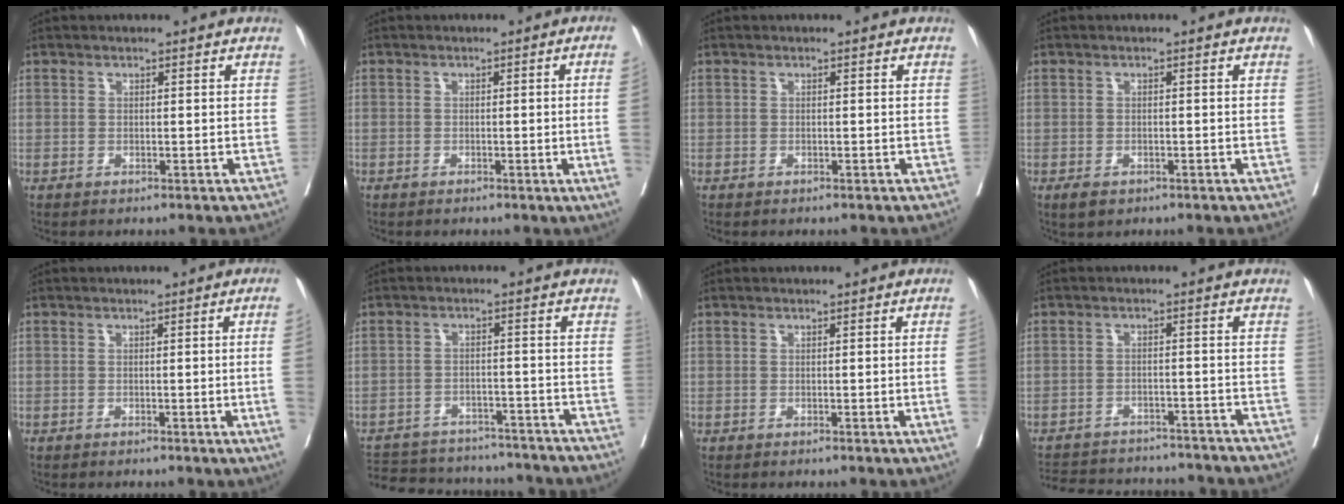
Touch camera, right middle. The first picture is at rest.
{"total": 4.2, "force": [-0.7, -1.6, 3.8], "torque": [-0.044, -0.008, -0.011]}
{"total": 0.0}
{"total": 1.9, "force": [-1.2, 1.1, 1.1], "torque": [-0.021, -0.002, -0.012]}
{"total": 4.4, "force": [-0.7, -1.6, 4.0], "torque": [-0.045, -0.008, -0.011]}
{"total": 19.8, "force": [-17.8, 6.0, 6.3], "torque": [-0.160, -0.009, -0.237]}
{"total": 2.0, "force": [-0.3, -0.7, 1.9], "torque": [-0.024, -0.003, -0.003]}
{"total": 17.7, "force": [-16.1, 4.8, 5.4], "torque": [-0.135, -0.006, -0.211]}